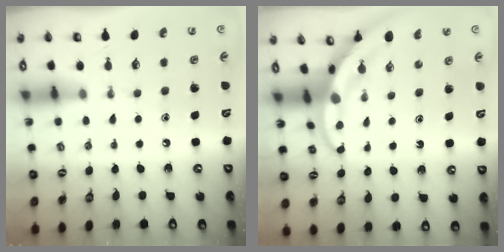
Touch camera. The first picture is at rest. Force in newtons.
{"total": 3.6, "press": 3.5, "slide": 0.4}